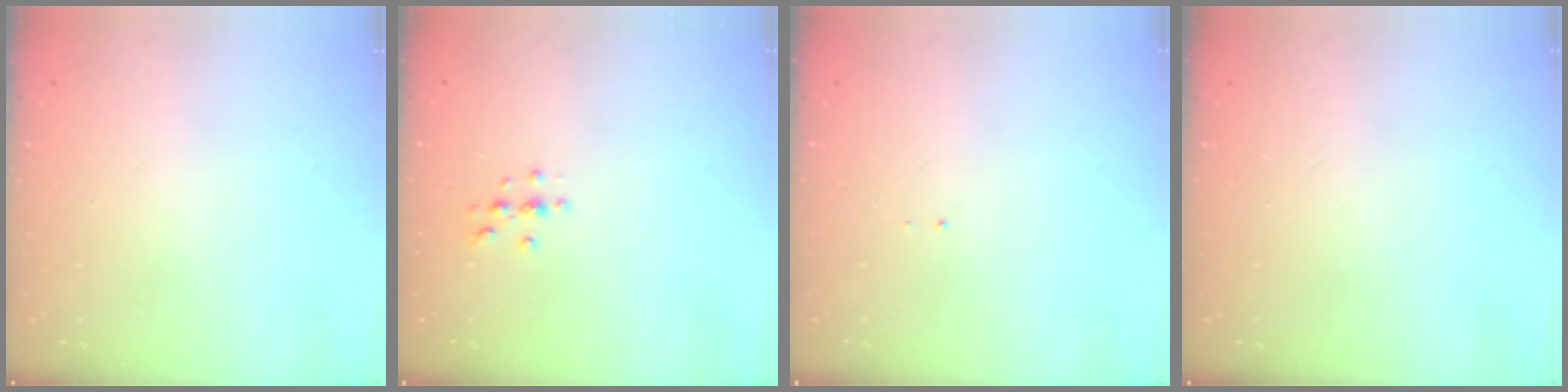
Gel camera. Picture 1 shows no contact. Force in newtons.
{"total": 3.2, "press": 3.2, "slide": 0.4}
{"total": 0.6, "press": 0.6, "slide": 0.1}
{"total": 0.0}